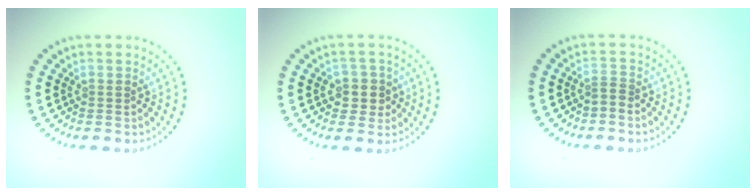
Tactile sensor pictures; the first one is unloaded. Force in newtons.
{"total": 2.5, "press": 2.2, "slide": 1.0}
{"total": 0.9, "press": 0.5, "slide": 0.8}